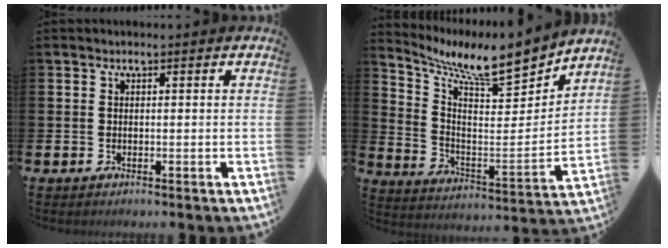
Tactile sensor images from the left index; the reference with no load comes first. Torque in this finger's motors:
{"motor_torque": [0.88, -0.82, 0.08, 0.04]}